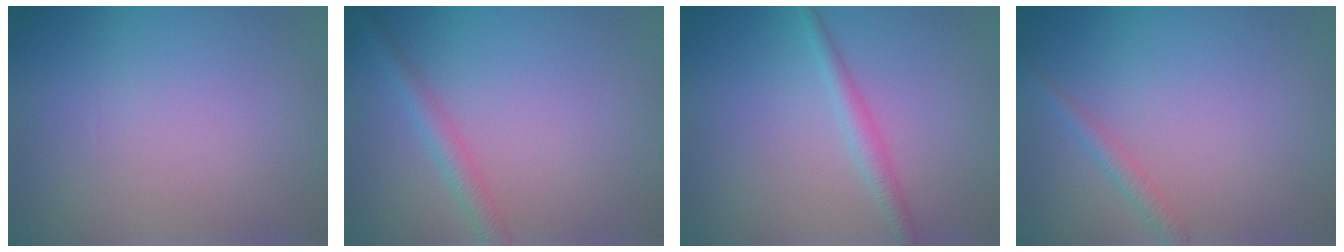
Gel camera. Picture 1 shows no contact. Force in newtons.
{"total": 2.2, "press": 2.2, "slide": 0.1}
{"total": 1.9, "press": 1.9, "slide": 0.1}
{"total": 1.5, "press": 1.5, "slide": 0.1}